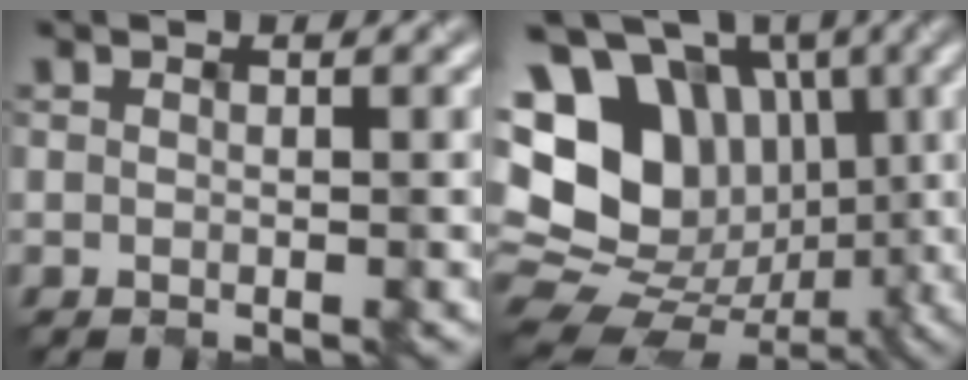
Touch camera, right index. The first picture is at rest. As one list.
[{"total": 16.4, "force": [2.2, 13.5, 9.1], "torque": [-0.177, 0.028, 0.024]}]